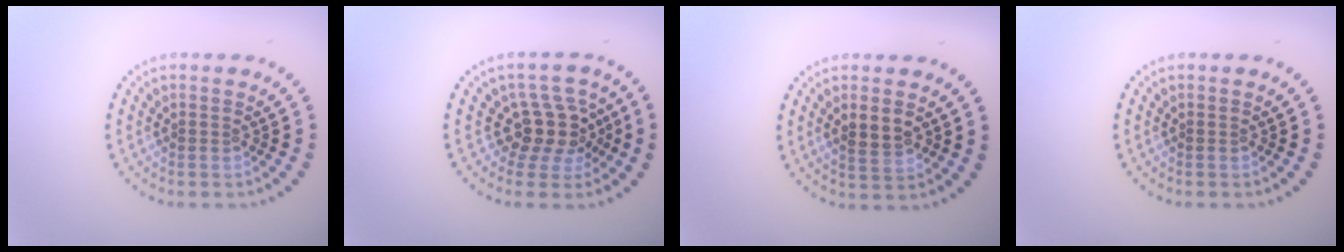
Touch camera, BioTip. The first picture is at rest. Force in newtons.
{"total": 3.9, "press": 3.0, "slide": 2.4}
{"total": 2.5, "press": 2.4, "slide": 0.5}
{"total": 0.0}